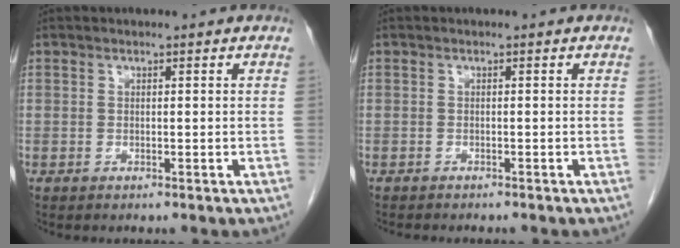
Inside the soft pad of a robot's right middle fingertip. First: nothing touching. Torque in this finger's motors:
{"motor_torque": [0.01, 0.02, 0.01, 0.02]}